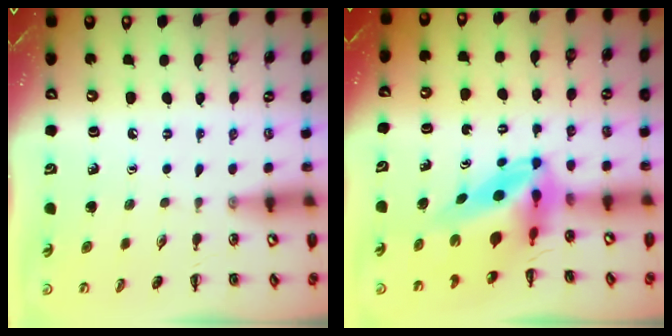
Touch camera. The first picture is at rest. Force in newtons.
{"total": 8.0, "press": 7.6, "slide": 2.5}